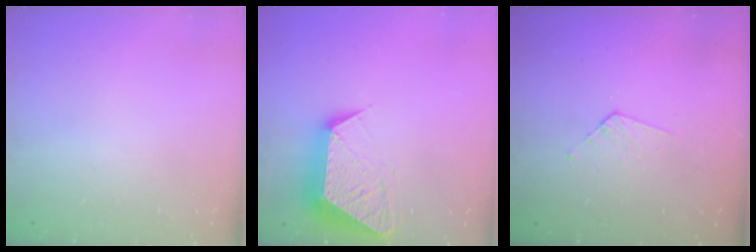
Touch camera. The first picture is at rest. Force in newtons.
{"total": 14.6, "press": 14.6, "slide": 0.9}
{"total": 3.2, "press": 3.2, "slide": 0.2}